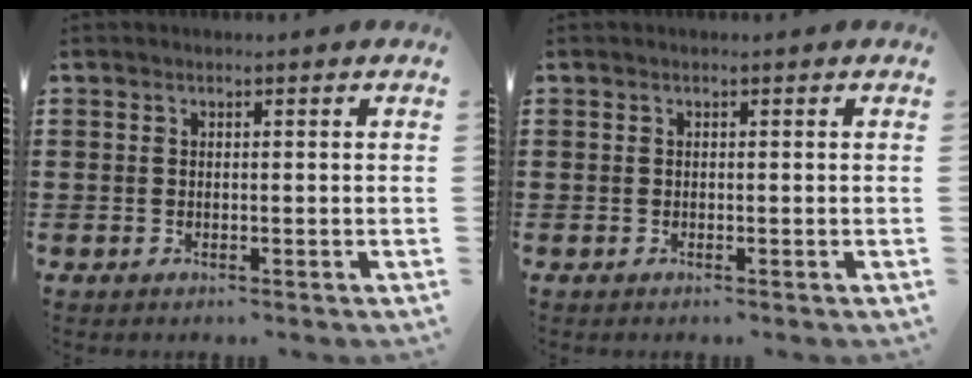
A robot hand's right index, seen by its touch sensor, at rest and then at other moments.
{"total": 0.0}